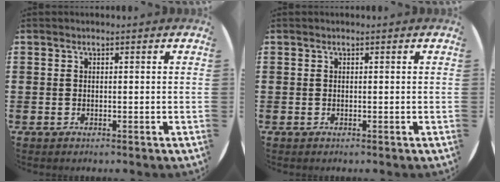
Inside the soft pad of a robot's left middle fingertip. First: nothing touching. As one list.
[{"total": 0.0}]